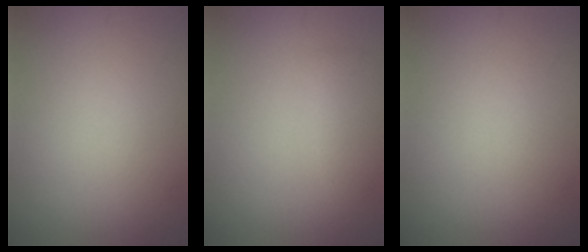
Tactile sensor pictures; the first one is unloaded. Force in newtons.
{"total": 1.9, "press": 1.9, "slide": 0.1}
{"total": 0.0}